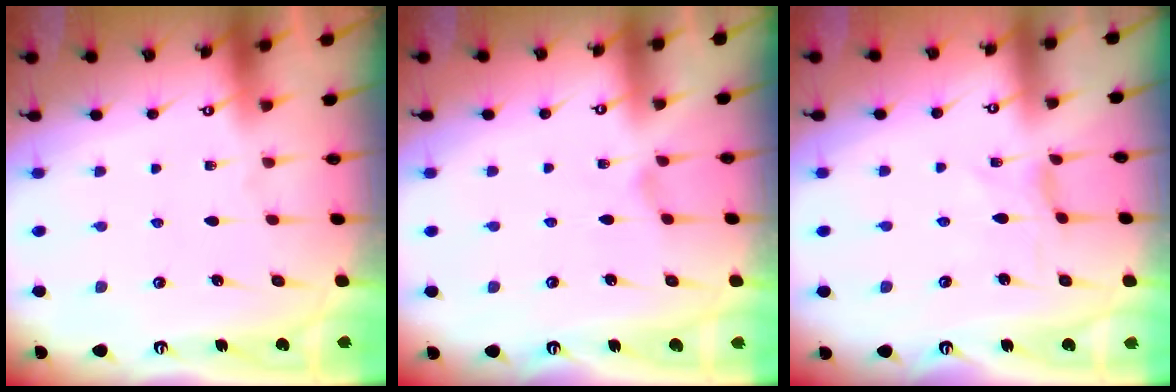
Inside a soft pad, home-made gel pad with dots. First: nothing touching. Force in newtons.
{"total": 0.0}
{"total": 0.0}